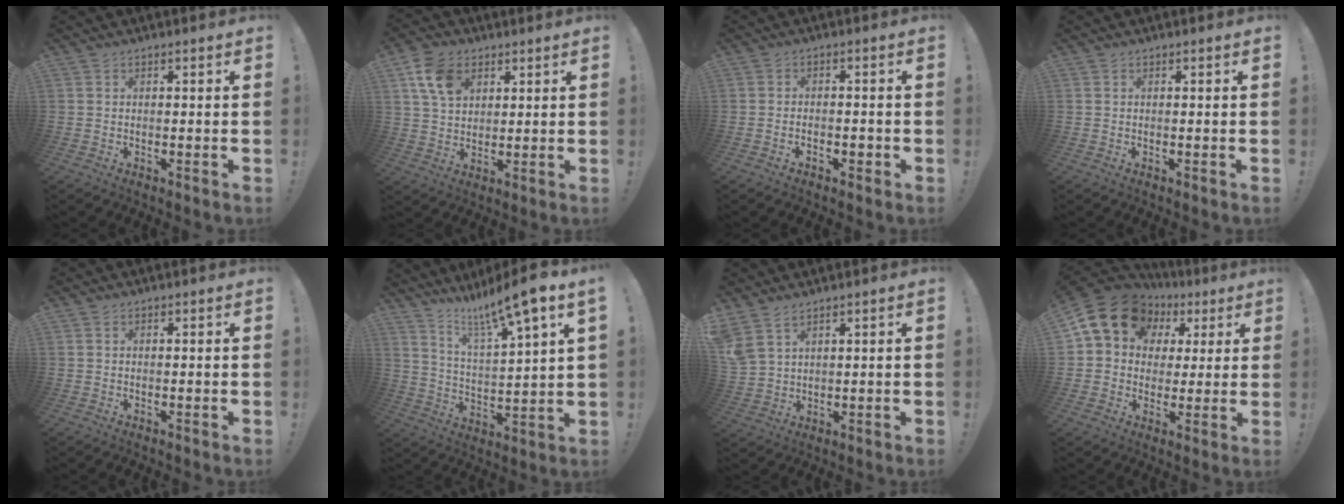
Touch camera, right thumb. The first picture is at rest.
{"total": 10.6, "force": [4.8, 7.5, 5.8], "torque": [-0.096, -0.005, 0.095]}
{"total": 2.3, "force": [-1.3, 1.1, 1.5], "torque": [-0.016, -0.001, -0.023]}
{"total": 0.0}
{"total": 0.0}
{"total": 12.9, "force": [10.3, 0.3, 7.9], "torque": [-0.145, -0.072, 0.163]}
{"total": 5.7, "force": [4.2, 2.4, 3.0], "torque": [-0.078, -0.013, 0.084]}
{"total": 15.1, "force": [6.5, 11.5, 7.3], "torque": [-0.107, -0.027, 0.127]}